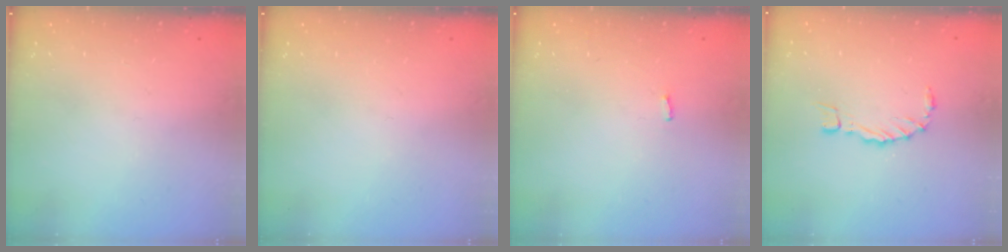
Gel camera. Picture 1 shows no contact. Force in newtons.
{"total": 0.0}
{"total": 1.6, "press": 1.6, "slide": 0.2}
{"total": 2.7, "press": 2.7, "slide": 0.1}